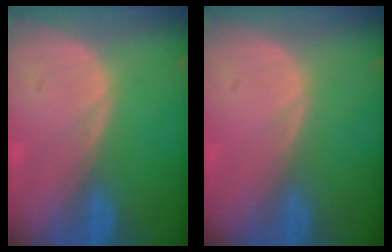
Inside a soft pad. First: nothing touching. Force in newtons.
{"total": 0.0}